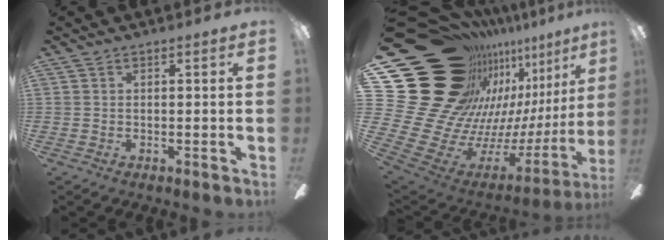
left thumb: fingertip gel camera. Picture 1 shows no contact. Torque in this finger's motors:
{"motor_torque": [0.77, 0.97, 0.99, -1.78, 0.05]}